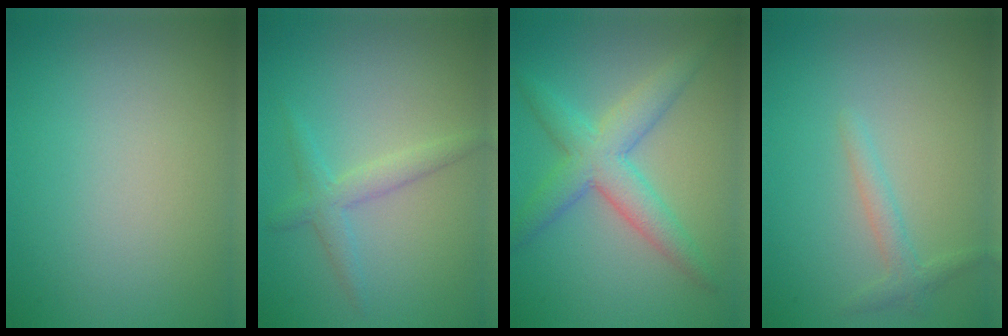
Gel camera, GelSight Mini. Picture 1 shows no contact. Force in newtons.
{"total": 2.2, "press": 2.2, "slide": 0.1}
{"total": 5.0, "press": 5.0, "slide": 0.2}
{"total": 1.5, "press": 1.5, "slide": 0.1}